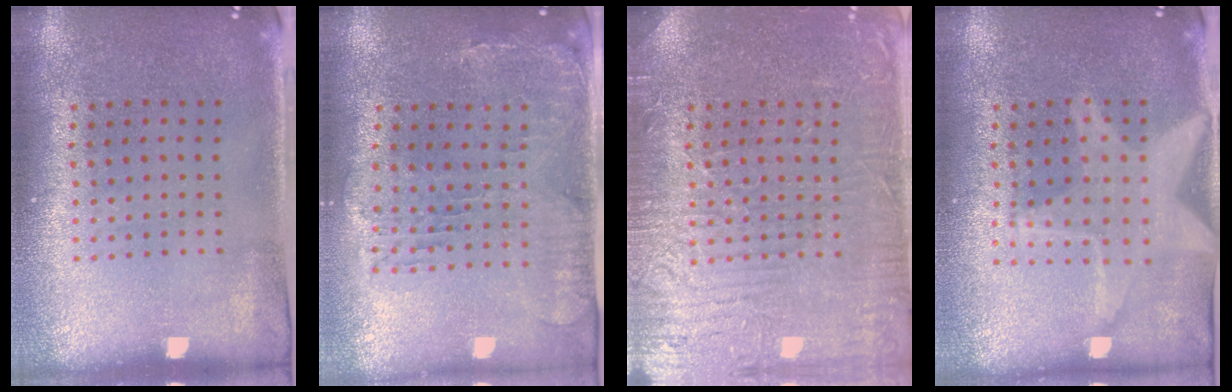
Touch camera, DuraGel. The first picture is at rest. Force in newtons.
{"total": 0.6, "press": 0.5, "slide": 0.3}
{"total": 5.8, "press": 5.7, "slide": 0.8}
{"total": 3.0, "press": 3.0, "slide": 0.3}